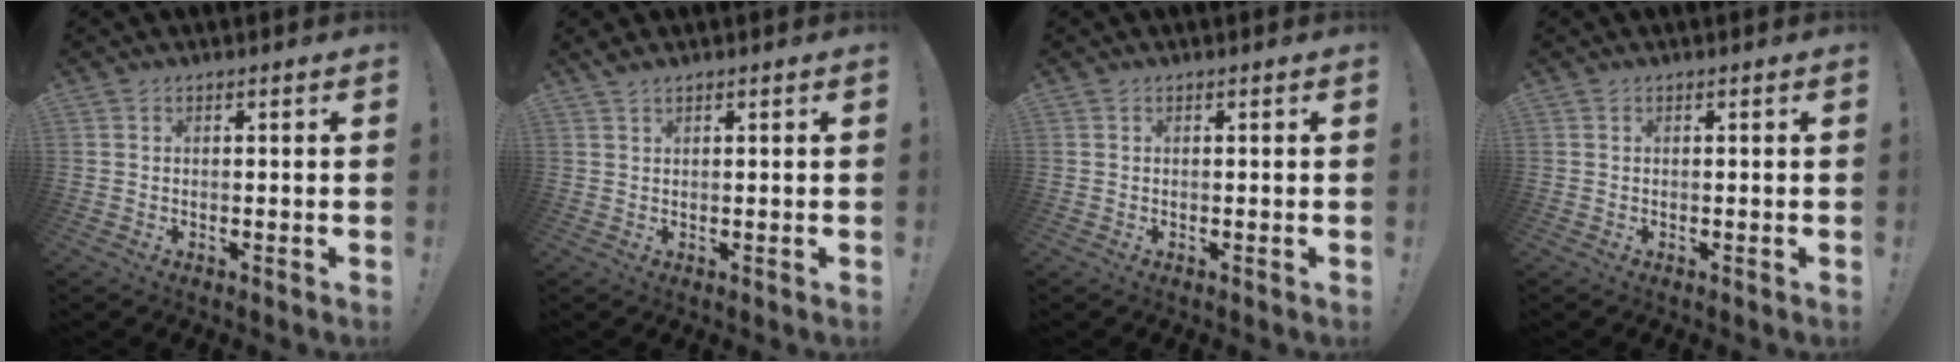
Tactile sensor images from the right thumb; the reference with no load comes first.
{"total": 1.3, "force": [1.1, 0.1, 0.7], "torque": [-0.019, -0.001, 0.022]}
{"total": 0.0}
{"total": 0.0}